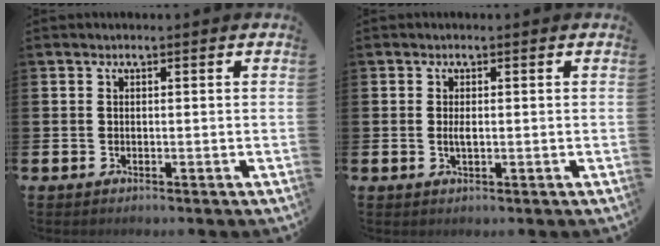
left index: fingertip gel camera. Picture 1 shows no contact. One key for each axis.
{"total": 1.3, "fx": 0.1, "fy": 0.5, "fz": 1.3, "tx": -0.022, "ty": 0.001, "tz": -0.001}